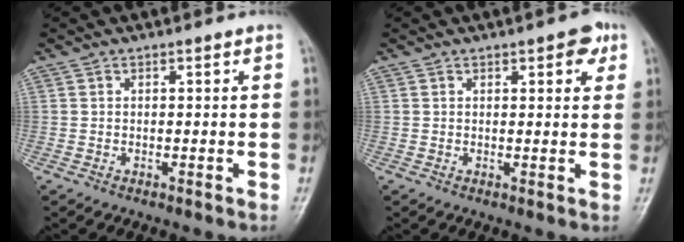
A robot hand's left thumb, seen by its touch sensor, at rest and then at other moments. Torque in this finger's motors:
{"motor_torque": [0.03, 0.11, 0.13, 0.14, 0.04]}